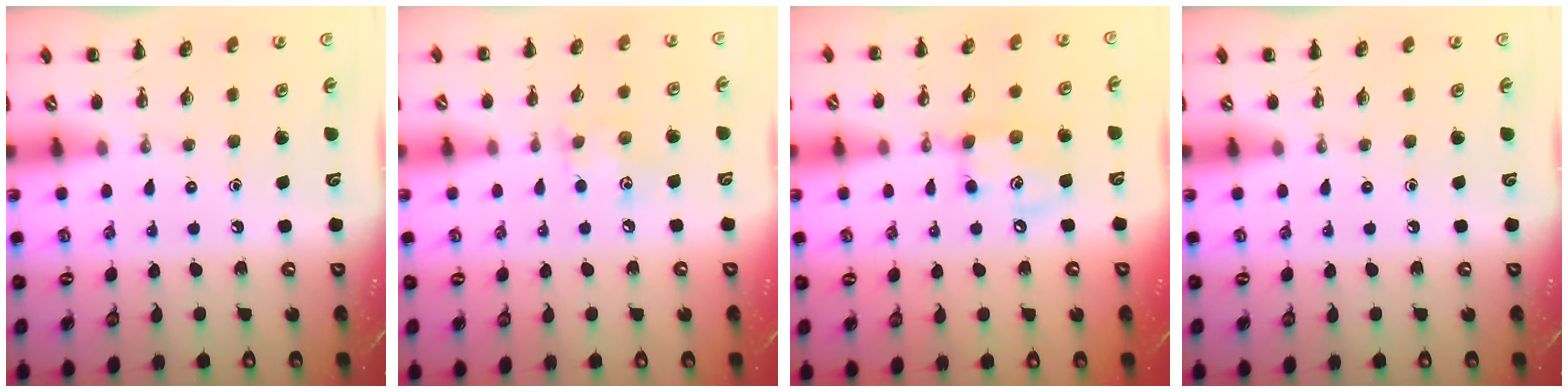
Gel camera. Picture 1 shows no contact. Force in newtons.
{"total": 6.6, "press": 6.5, "slide": 1.2}
{"total": 8.4, "press": 8.3, "slide": 1.2}
{"total": 0.0}